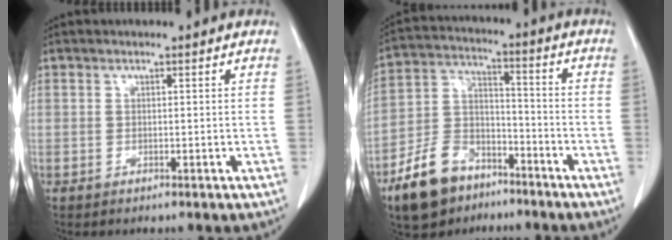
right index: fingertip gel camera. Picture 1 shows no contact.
{"total": 11.7, "force": [-7.8, 7.0, 5.2], "torque": [-0.117, 0.007, -0.142]}